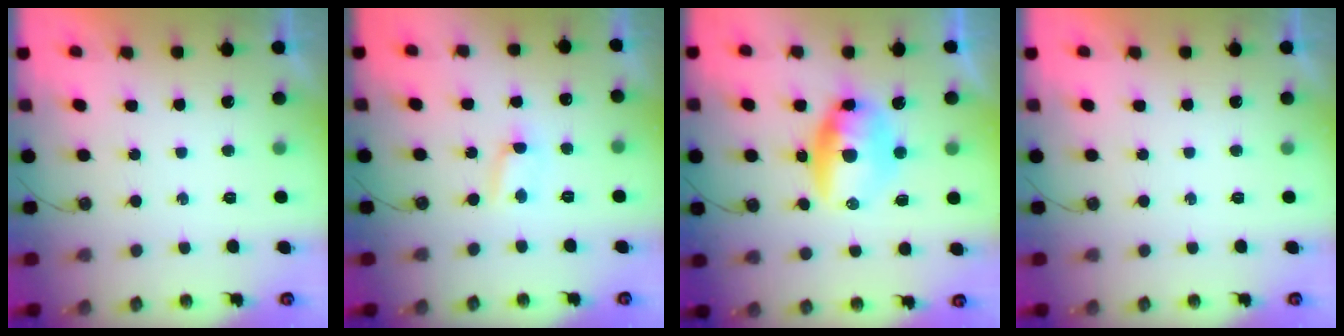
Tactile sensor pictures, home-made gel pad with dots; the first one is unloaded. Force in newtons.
{"total": 2.4, "press": 2.4, "slide": 0.3}
{"total": 9.9, "press": 9.9, "slide": 0.7}
{"total": 0.0}